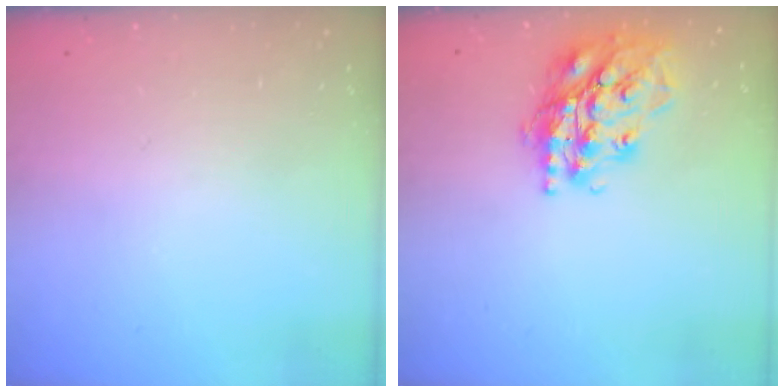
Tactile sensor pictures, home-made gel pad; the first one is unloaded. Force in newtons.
{"total": 20.3, "press": 20.3, "slide": 1.6}